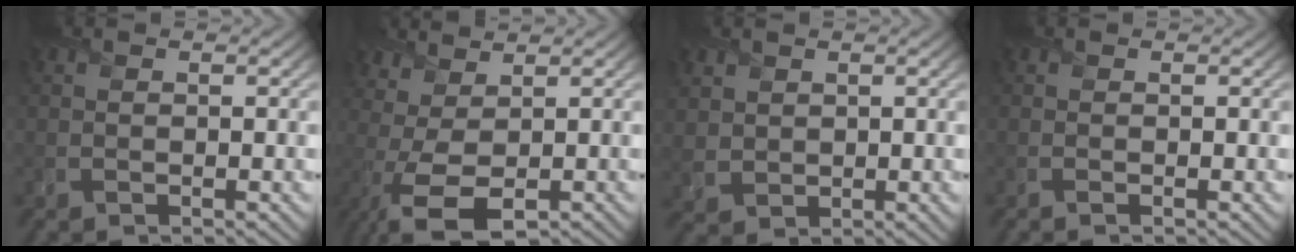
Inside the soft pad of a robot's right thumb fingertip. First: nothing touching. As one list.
[{"total": 5.0, "force": [-0.7, 2.2, 4.4], "torque": [-0.101, 0.005, -0.016]}, {"total": 2.7, "force": [1.5, 2.2, 0.6], "torque": [-0.027, -0.003, 0.035]}, {"total": 0.6, "force": [-0.2, 0.2, 0.6], "torque": [-0.005, -0.002, -0.008]}]